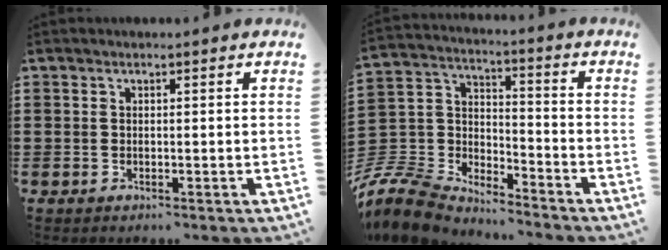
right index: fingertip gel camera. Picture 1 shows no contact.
{"total": 8.3, "force": [-7.8, 2.4, 1.3], "torque": [-0.075, -0.011, -0.168]}